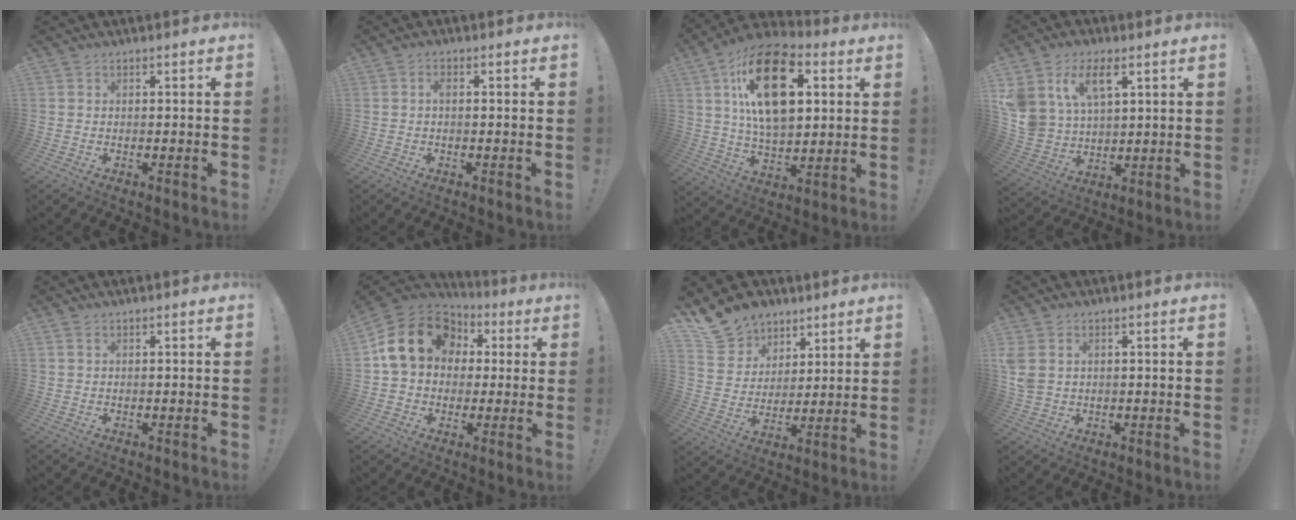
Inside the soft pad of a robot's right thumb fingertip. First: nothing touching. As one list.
[{"total": 1.4, "force": [-0.2, 0.5, 1.3], "torque": [-0.028, 0.006, -0.005]}, {"total": 23.9, "force": [7.6, 14.0, 17.9], "torque": [-0.289, -0.020, 0.130]}, {"total": 13.2, "force": [7.0, 8.3, 7.5], "torque": [-0.149, -0.034, 0.133]}, {"total": 1.1, "force": [0.6, 0.5, 0.8], "torque": [-0.014, 0.000, 0.011]}, {"total": 18.9, "force": [5.6, 14.1, 11.2], "torque": [-0.187, -0.004, 0.107]}, {"total": 12.1, "force": [8.5, 8.4, 1.9], "torque": [-0.045, -0.062, 0.169]}, {"total": 4.8, "force": [1.9, 3.5, 2.7], "torque": [-0.054, -0.008, 0.034]}]